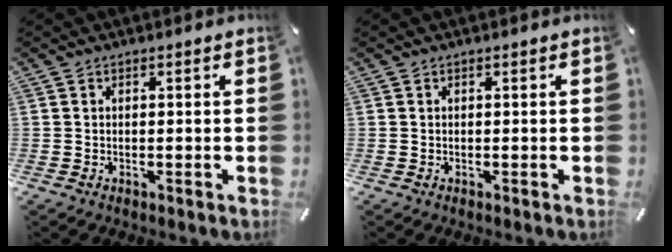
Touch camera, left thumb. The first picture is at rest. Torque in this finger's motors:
{"motor_torque": [0.00, 0.00, -0.05, 0.05, 0.00]}